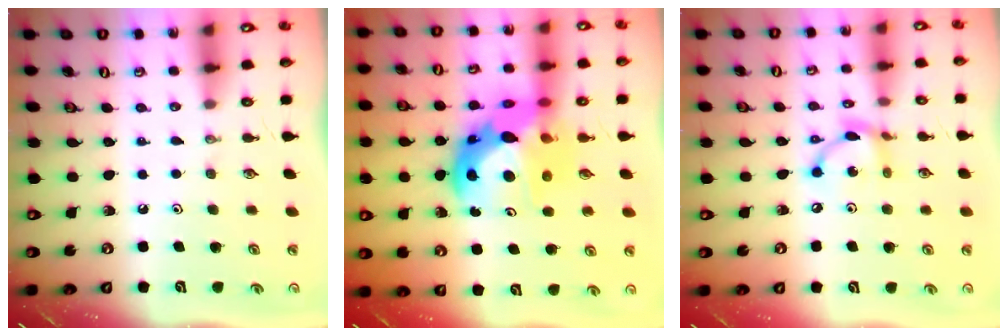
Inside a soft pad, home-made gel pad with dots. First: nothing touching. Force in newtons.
{"total": 16.5, "press": 16.5, "slide": 1.3}
{"total": 8.3, "press": 8.3, "slide": 0.3}